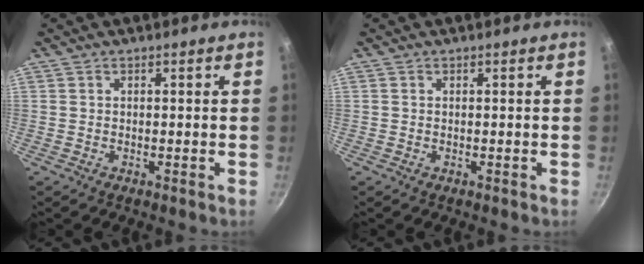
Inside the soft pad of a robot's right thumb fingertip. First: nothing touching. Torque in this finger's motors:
{"motor_torque": [-0.35, -0.04, -0.38, -0.17, -0.08]}